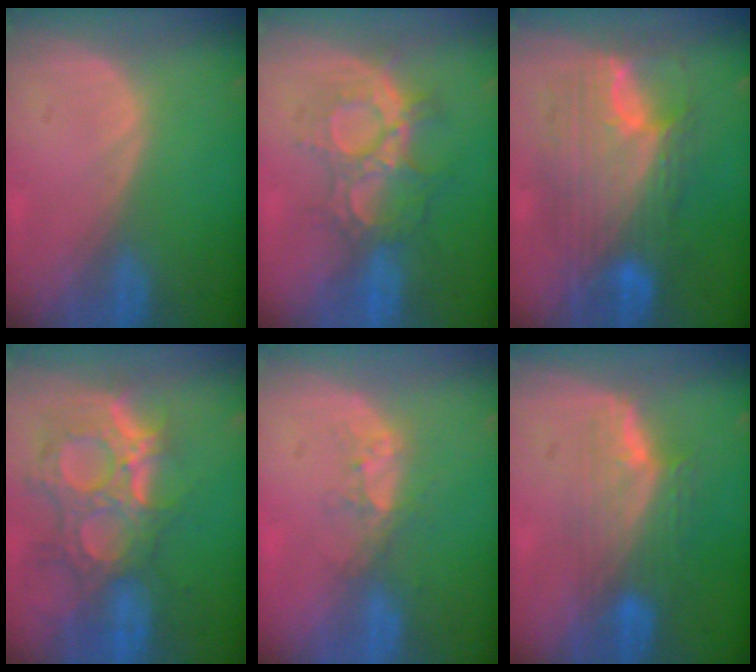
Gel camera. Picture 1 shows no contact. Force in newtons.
{"total": 8.8, "press": 8.5, "slide": 2.3}
{"total": 11.6, "press": 11.6, "slide": 1.0}
{"total": 12.2, "press": 10.7, "slide": 5.9}
{"total": 3.7, "press": 3.2, "slide": 1.9}
{"total": 7.6, "press": 6.7, "slide": 3.5}